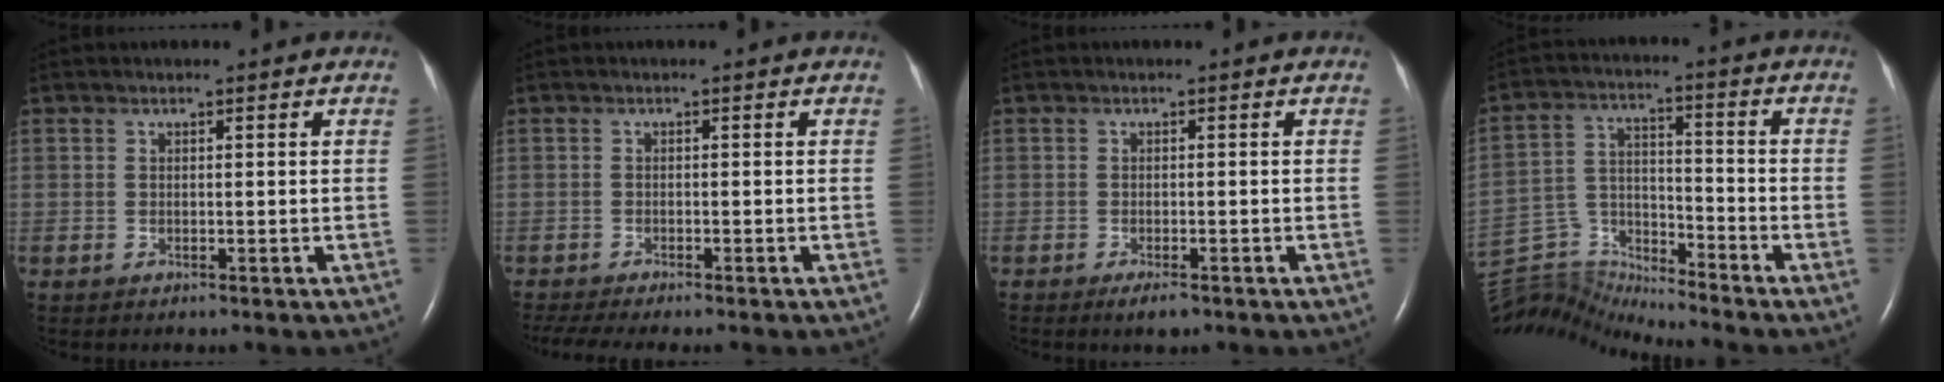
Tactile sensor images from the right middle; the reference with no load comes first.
{"total": 4.6, "force": [-4.0, -0.1, 2.3], "torque": [-0.043, -0.009, -0.064]}
{"total": 1.8, "force": [-1.2, 0.4, 1.3], "torque": [-0.028, -0.003, -0.016]}
{"total": 11.2, "force": [-11.2, -0.1, 0.0], "torque": [-0.010, 0.051, -0.214]}